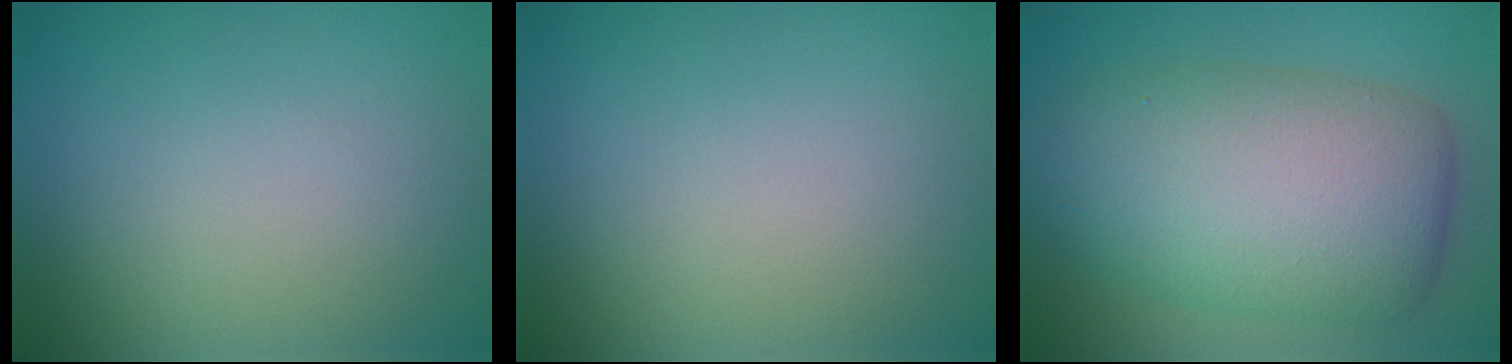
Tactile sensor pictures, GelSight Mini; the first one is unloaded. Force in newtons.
{"total": 0.0}
{"total": 10.8, "press": 10.8, "slide": 0.3}